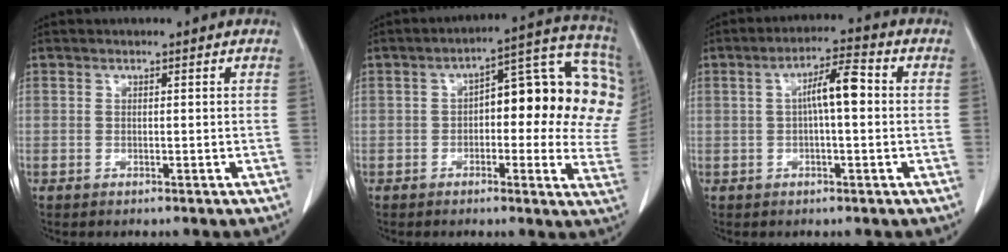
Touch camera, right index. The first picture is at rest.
{"total": 19.7, "force": [2.9, 7.4, 18.1], "torque": [-0.203, 0.054, 0.036]}
{"total": 6.1, "force": [0.4, 1.1, 6.0], "torque": [-0.105, 0.019, 0.004]}